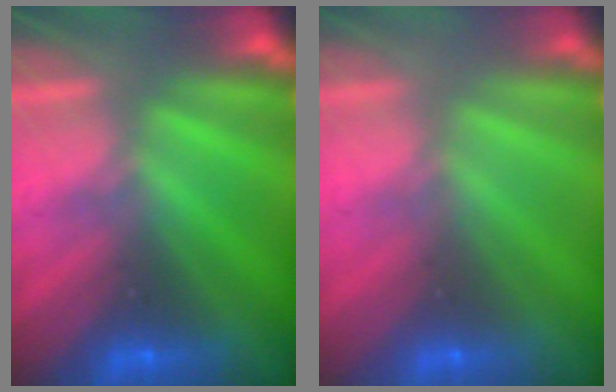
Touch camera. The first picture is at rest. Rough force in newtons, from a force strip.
{"total": 3.3}